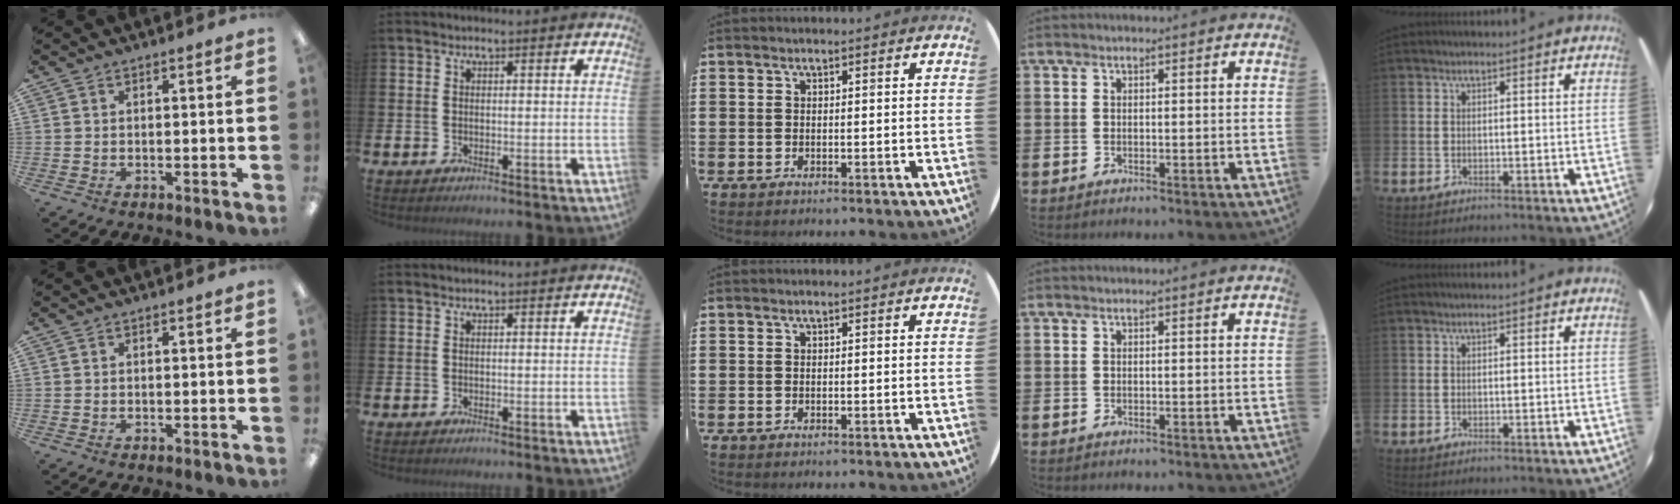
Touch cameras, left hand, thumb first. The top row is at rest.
{}